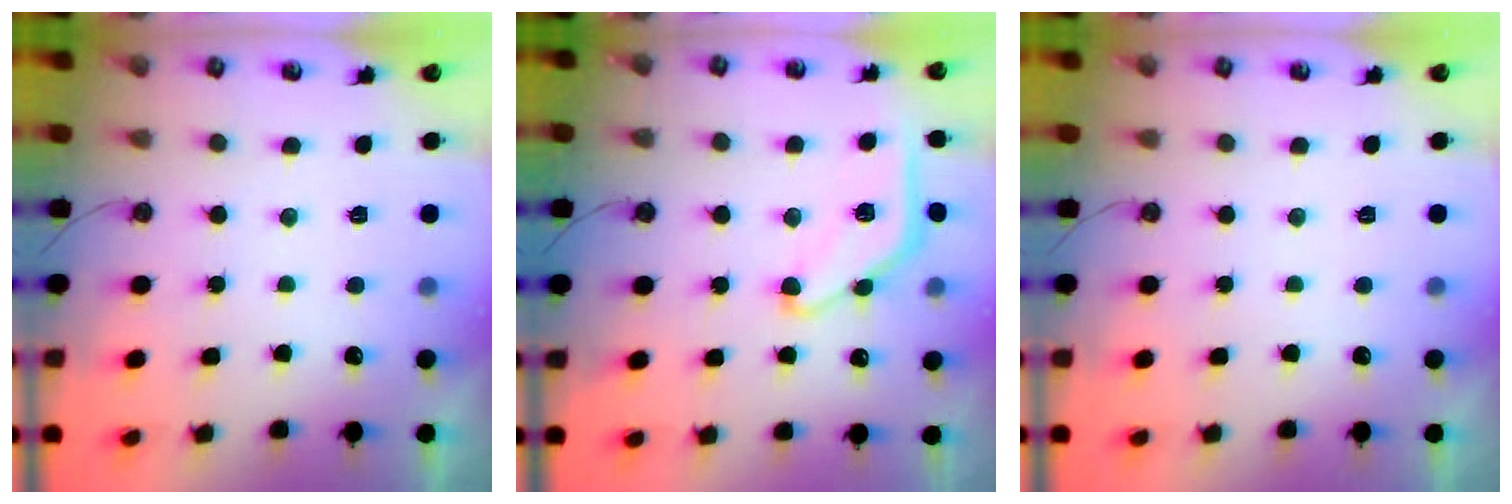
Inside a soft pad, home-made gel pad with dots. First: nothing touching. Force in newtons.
{"total": 12.2, "press": 12.2, "slide": 0.6}
{"total": 0.0}